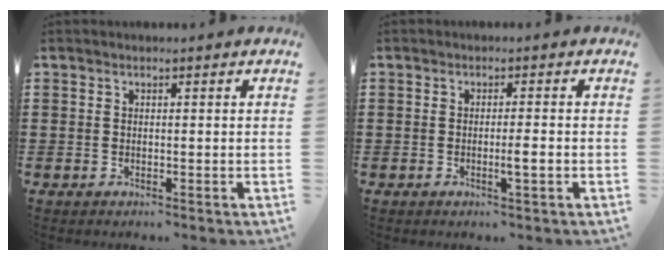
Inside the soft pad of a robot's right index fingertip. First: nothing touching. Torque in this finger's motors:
{"motor_torque": [1.02, 0.13, 0.11, 0.08]}